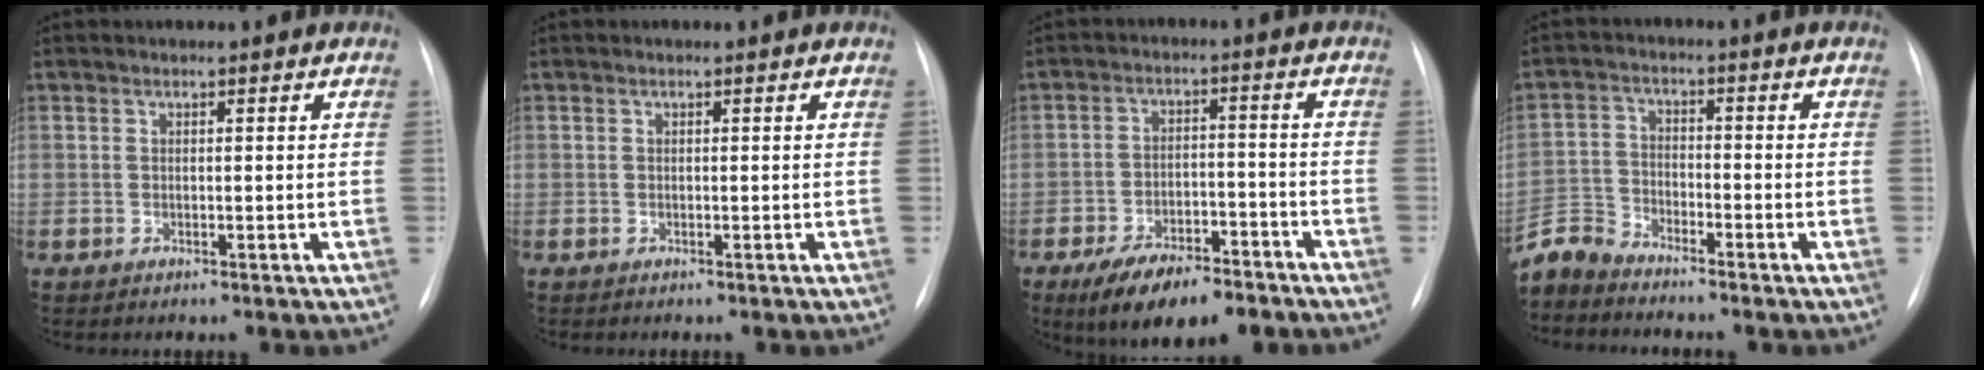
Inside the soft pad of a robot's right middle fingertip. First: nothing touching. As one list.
[{"total": 0.0}, {"total": 11.4, "force": [-8.3, 4.2, 6.5], "torque": [-0.106, -0.003, -0.134]}, {"total": 6.3, "force": [-6.2, 0.9, 0.1], "torque": [-0.008, -0.001, -0.128]}]